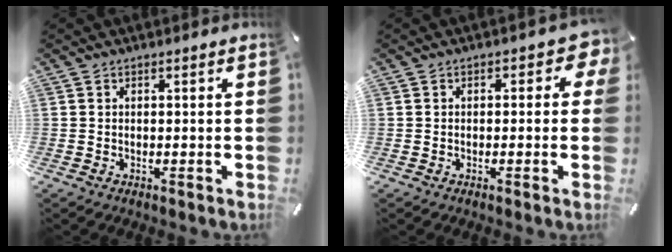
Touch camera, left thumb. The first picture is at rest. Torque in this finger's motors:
{"motor_torque": [0.46, 0.12, 0.43, 0.12, -0.02]}